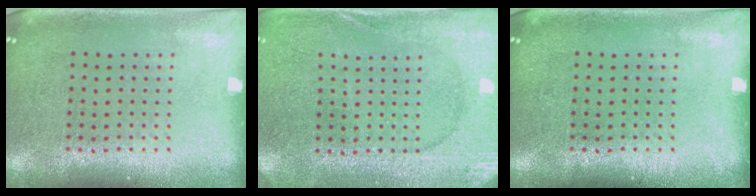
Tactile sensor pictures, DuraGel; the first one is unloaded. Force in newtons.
{"total": 2.7, "press": 2.7, "slide": 0.2}
{"total": 0.0}